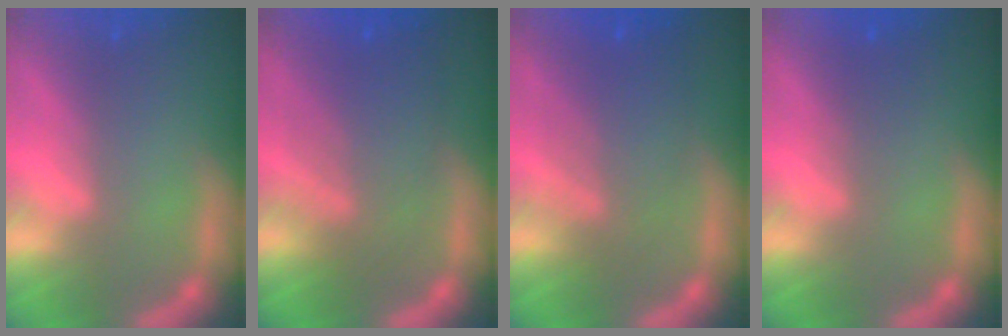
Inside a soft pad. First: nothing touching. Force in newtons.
{"total": 8.1}
{"total": 7.0}
{"total": 2.0}